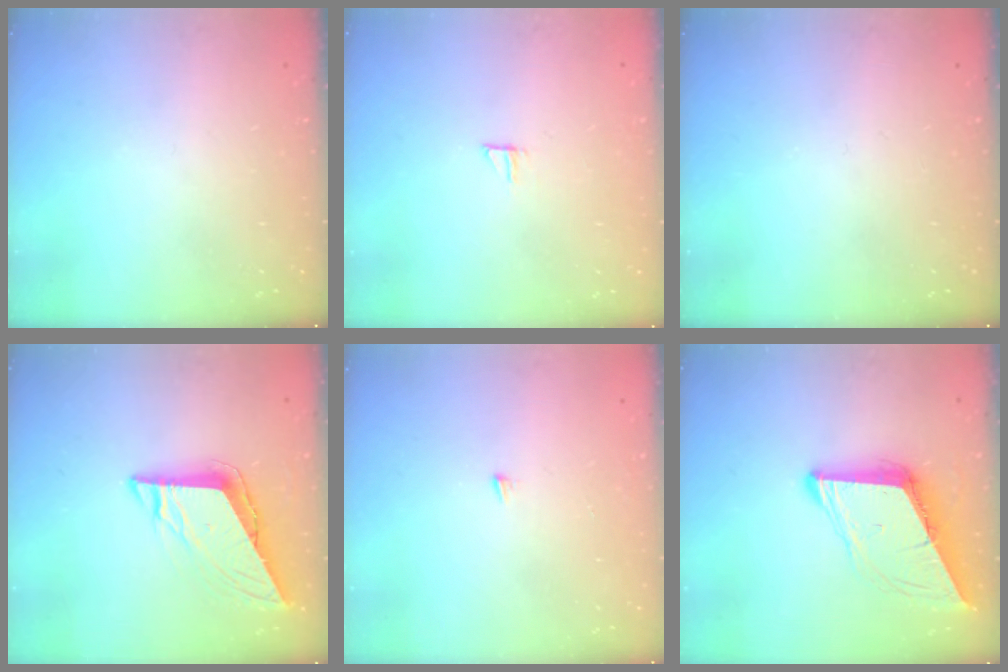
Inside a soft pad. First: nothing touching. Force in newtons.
{"total": 5.4, "press": 5.4, "slide": 0.5}
{"total": 0.0}
{"total": 8.7, "press": 8.6, "slide": 0.7}
{"total": 3.9, "press": 3.9, "slide": 0.3}
{"total": 9.1, "press": 9.1, "slide": 0.4}